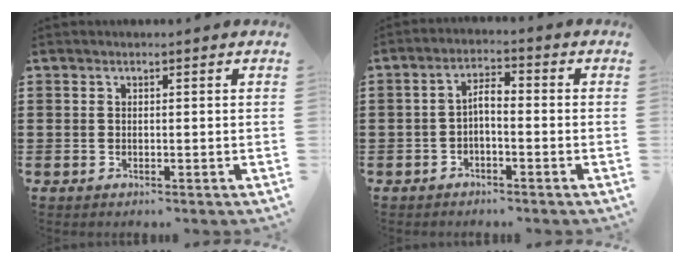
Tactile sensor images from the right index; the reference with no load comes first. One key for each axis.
{"total": 3.0, "fx": -1.1, "fy": 0.8, "fz": 2.7, "tx": -0.051, "ty": 0.009, "tz": -0.024}